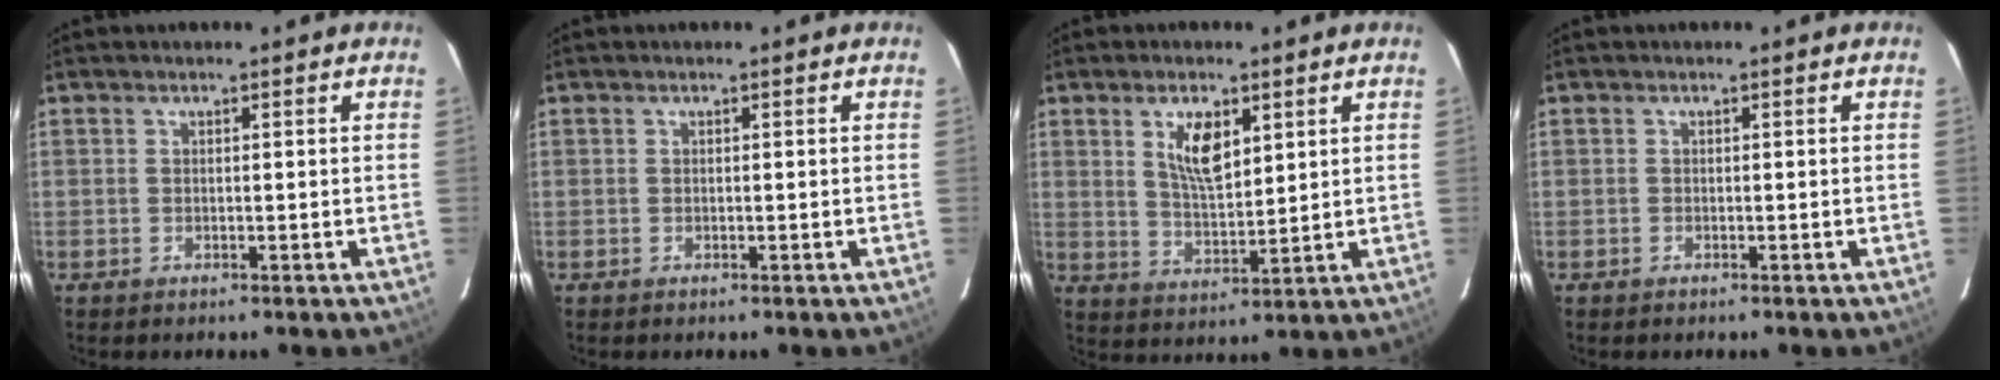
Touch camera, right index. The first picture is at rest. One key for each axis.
{"total": 0.0}
{"total": 7.7, "fx": 3.4, "fy": 3.3, "fz": 6.0, "tx": -0.106, "ty": 0.000, "tz": 0.069}
{"total": 0.0}